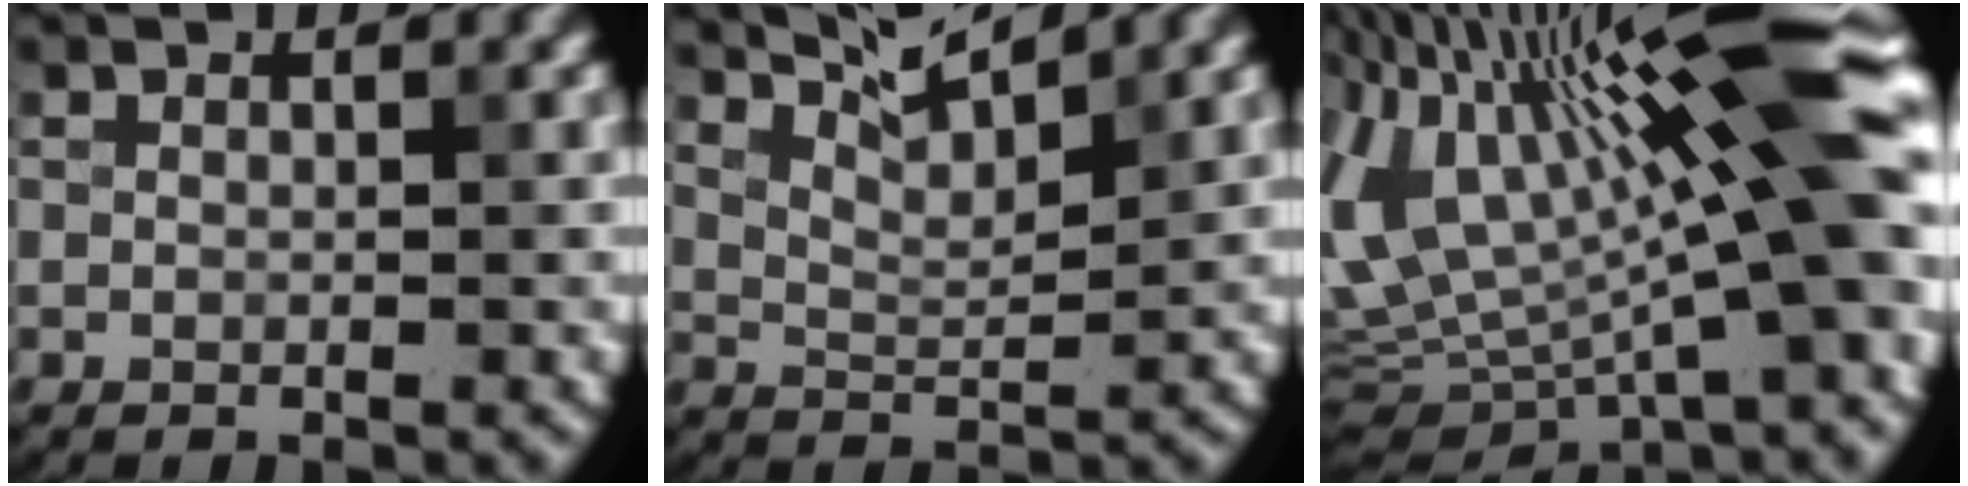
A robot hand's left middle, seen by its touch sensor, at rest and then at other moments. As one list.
[{"total": 4.4, "force": [3.6, 0.7, 2.4], "torque": [-0.048, 0.004, 0.057]}, {"total": 17.4, "force": [3.1, 4.7, 16.5], "torque": [-0.274, 0.012, 0.052]}]